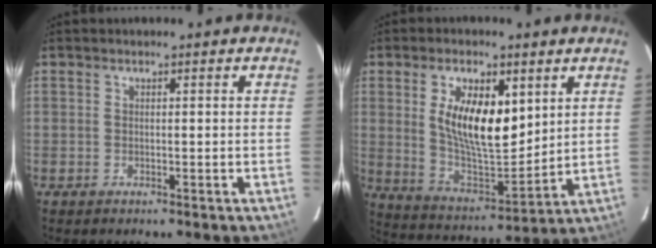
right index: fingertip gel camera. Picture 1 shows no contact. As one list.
[{"total": 14.6, "force": [4.7, 6.2, 12.3], "torque": [-0.225, -0.005, 0.095]}]